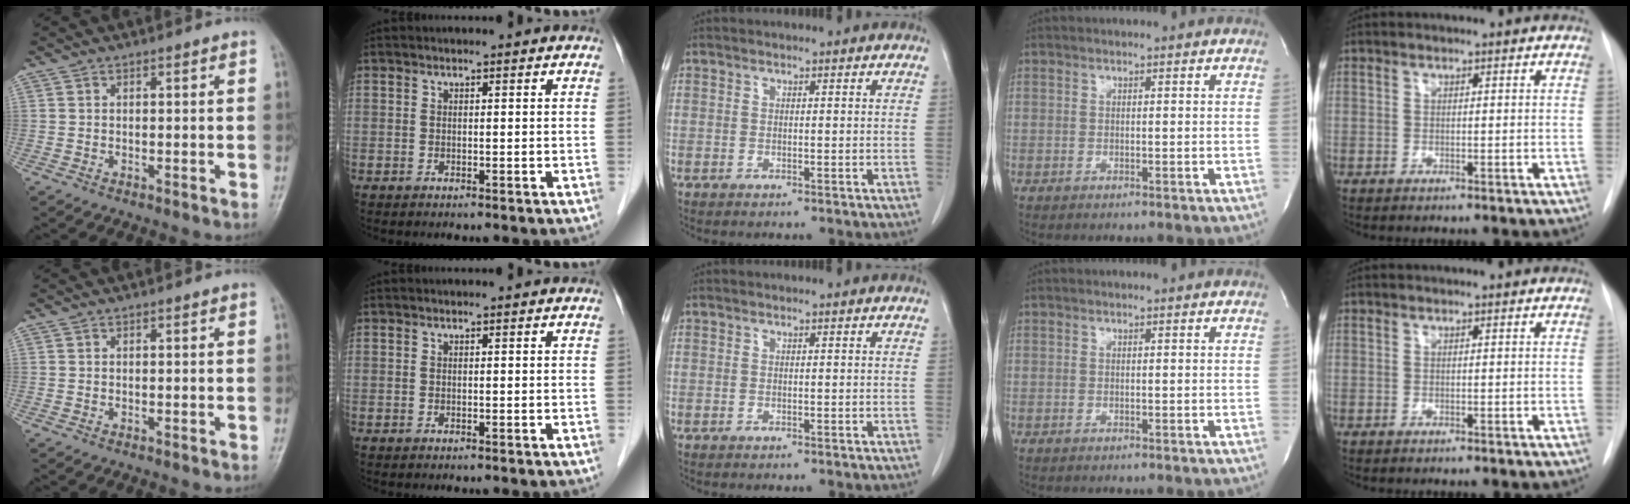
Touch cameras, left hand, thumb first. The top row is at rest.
{}